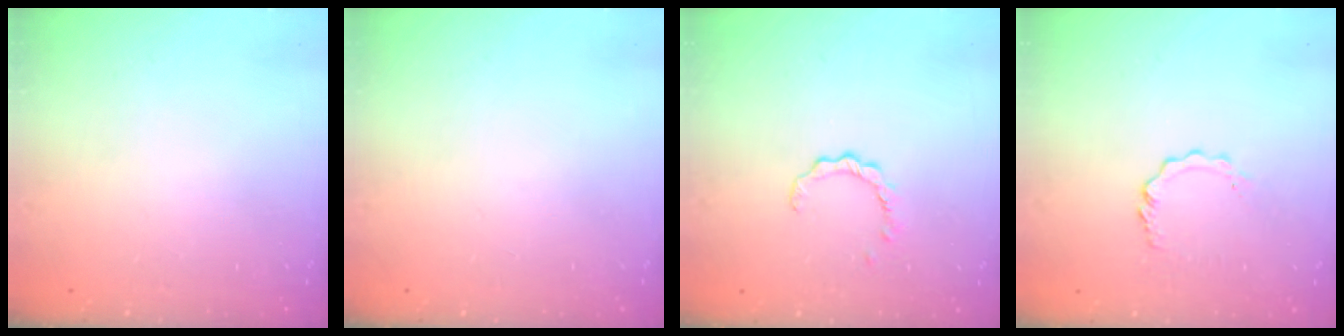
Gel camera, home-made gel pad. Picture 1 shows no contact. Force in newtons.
{"total": 0.0}
{"total": 2.9, "press": 2.8, "slide": 0.4}
{"total": 4.0, "press": 4.0, "slide": 0.4}